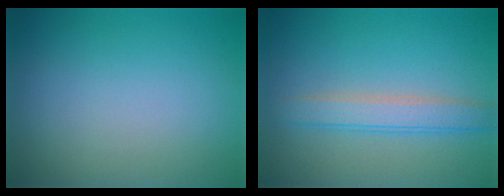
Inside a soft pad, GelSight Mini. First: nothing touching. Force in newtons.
{"total": 2.9, "press": 2.9, "slide": 0.1}